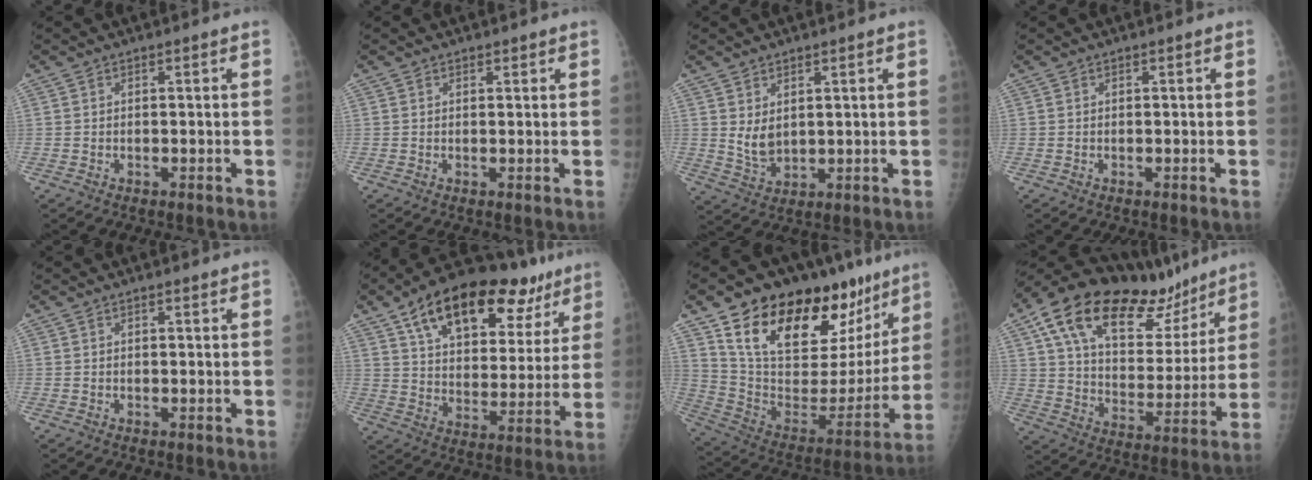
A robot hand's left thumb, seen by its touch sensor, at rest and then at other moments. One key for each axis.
{"total": 1.0, "fx": 0.8, "fy": 0.6, "fz": 0.1, "tx": 0.010, "ty": -0.006, "tz": 0.008}
{"total": 4.9, "fx": 1.9, "fy": 3.1, "fz": 3.2, "tx": -0.048, "ty": -0.023, "tz": 0.046}
{"total": 0.0}
{"total": 1.0, "fx": 0.8, "fy": 0.3, "fz": 0.5, "tx": -0.008, "ty": -0.004, "tz": 0.012}
{"total": 25.9, "fx": 15.2, "fy": 12.6, "fz": 16.7, "tx": -0.218, "ty": -0.012, "tz": 0.238}
{"total": 31.9, "fx": 19.8, "fy": 14.8, "fz": 20.2, "tx": -0.280, "ty": -0.049, "tz": 0.323}
{"total": 27.7, "fx": 17.3, "fy": 13.0, "fz": 17.2, "tx": -0.241, "ty": -0.023, "tz": 0.281}